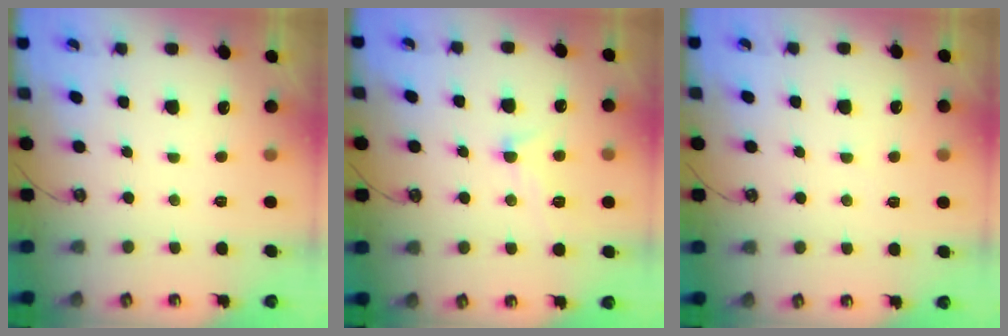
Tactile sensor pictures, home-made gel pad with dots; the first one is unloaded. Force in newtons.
{"total": 2.2, "press": 2.0, "slide": 1.0}
{"total": 2.9, "press": 2.9, "slide": 0.3}